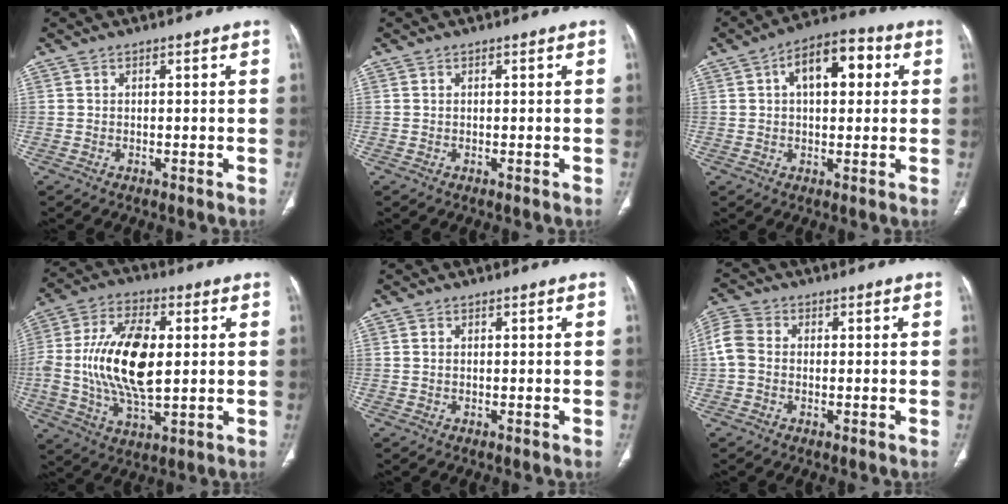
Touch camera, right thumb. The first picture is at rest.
{"total": 0.0}
{"total": 10.9, "force": [2.9, 5.9, 8.7], "torque": [-0.106, 0.023, 0.036]}
{"total": 17.5, "force": [1.1, 8.7, 15.2], "torque": [-0.294, 0.002, 0.019]}
{"total": 0.5, "force": [0.1, 0.4, 0.3], "torque": [-0.008, 0.001, 0.003]}
{"total": 6.3, "force": [0.2, 5.0, 3.8], "torque": [-0.087, 0.019, -0.006]}